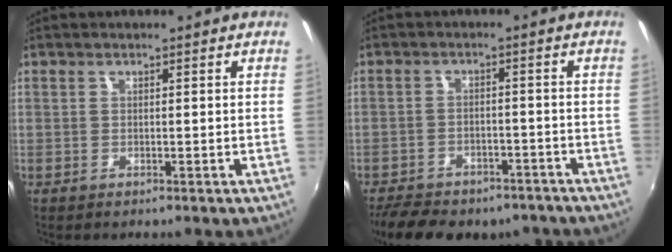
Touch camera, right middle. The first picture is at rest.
{"total": 16.7, "force": [-13.1, 7.3, 7.2], "torque": [-0.163, -0.011, -0.176]}